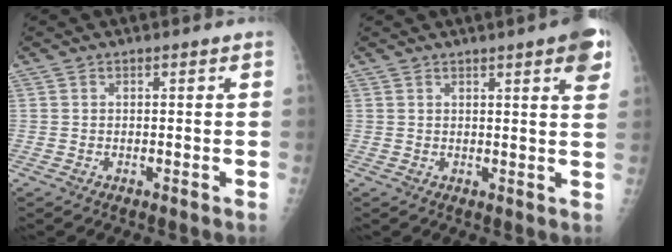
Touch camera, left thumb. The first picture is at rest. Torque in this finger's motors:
{"motor_torque": [1.44, 1.06, 0.96, -0.36, 0.16]}